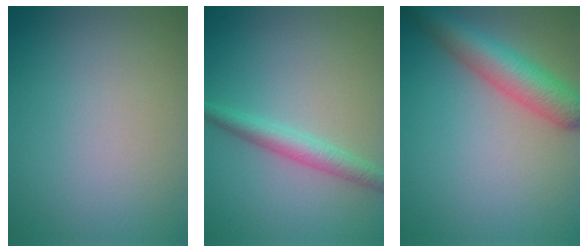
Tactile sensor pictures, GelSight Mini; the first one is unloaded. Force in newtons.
{"total": 2.8, "press": 2.8, "slide": 0.1}
{"total": 6.2, "press": 6.2, "slide": 0.3}